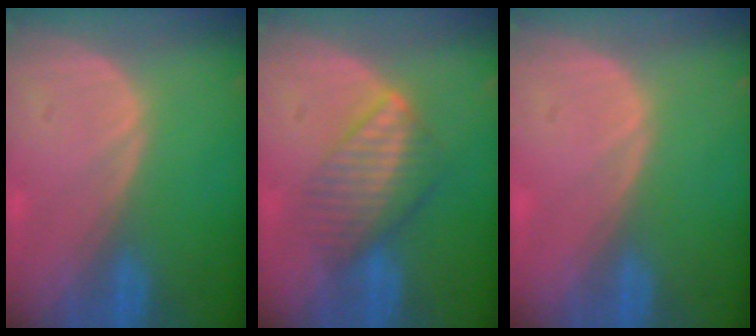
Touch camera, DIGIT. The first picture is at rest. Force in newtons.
{"total": 6.4, "press": 6.2, "slide": 1.7}
{"total": 0.6, "press": 0.2, "slide": 0.5}